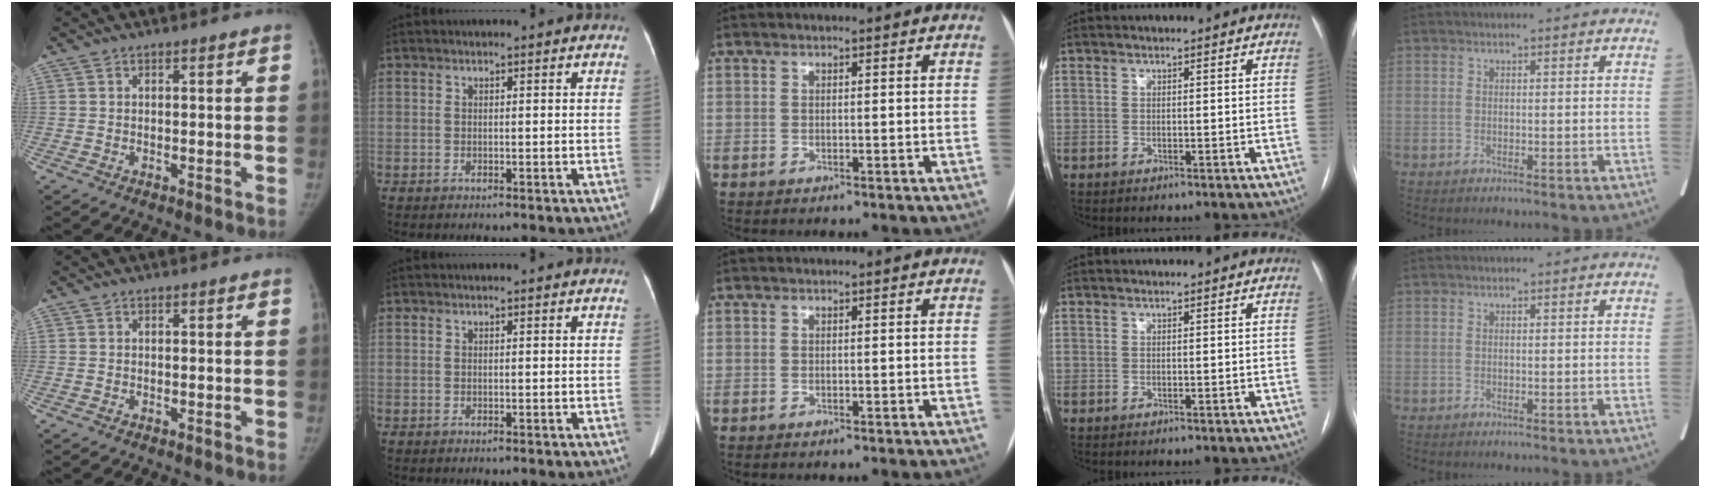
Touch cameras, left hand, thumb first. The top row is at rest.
{}